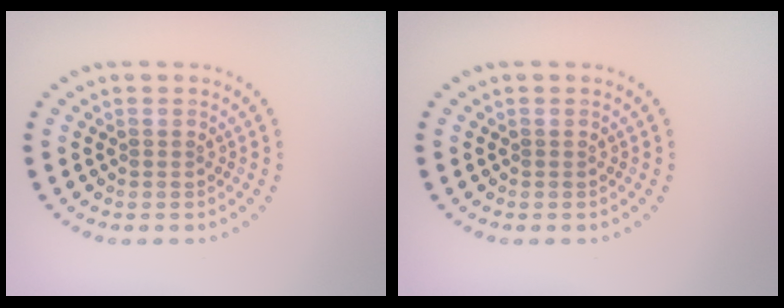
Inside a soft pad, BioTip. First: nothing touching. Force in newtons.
{"total": 0.0}